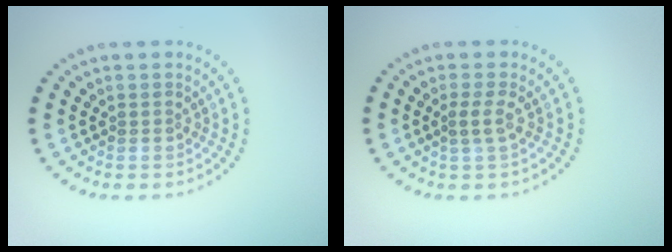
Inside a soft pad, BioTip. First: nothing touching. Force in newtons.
{"total": 1.5, "press": 1.2, "slide": 0.9}